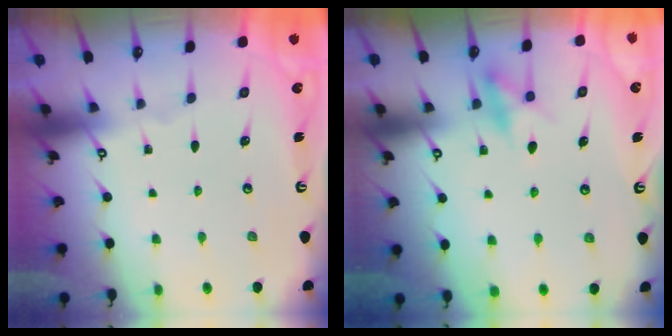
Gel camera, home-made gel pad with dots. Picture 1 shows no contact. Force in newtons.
{"total": 10.0, "press": 9.9, "slide": 1.2}